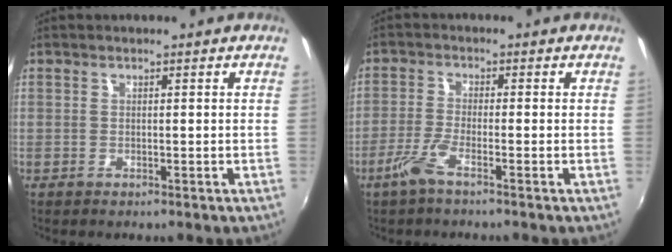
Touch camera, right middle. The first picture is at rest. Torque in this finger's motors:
{"motor_torque": [0.66, -0.56, 0.07, 0.04]}